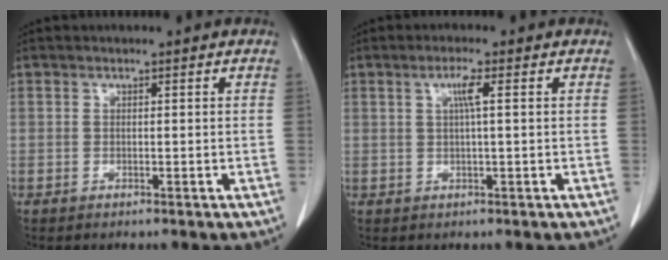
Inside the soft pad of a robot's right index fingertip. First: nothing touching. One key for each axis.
{"total": 2.6, "fx": 0.8, "fy": -0.1, "fz": 2.5, "tx": -0.050, "ty": 0.004, "tz": 0.013}